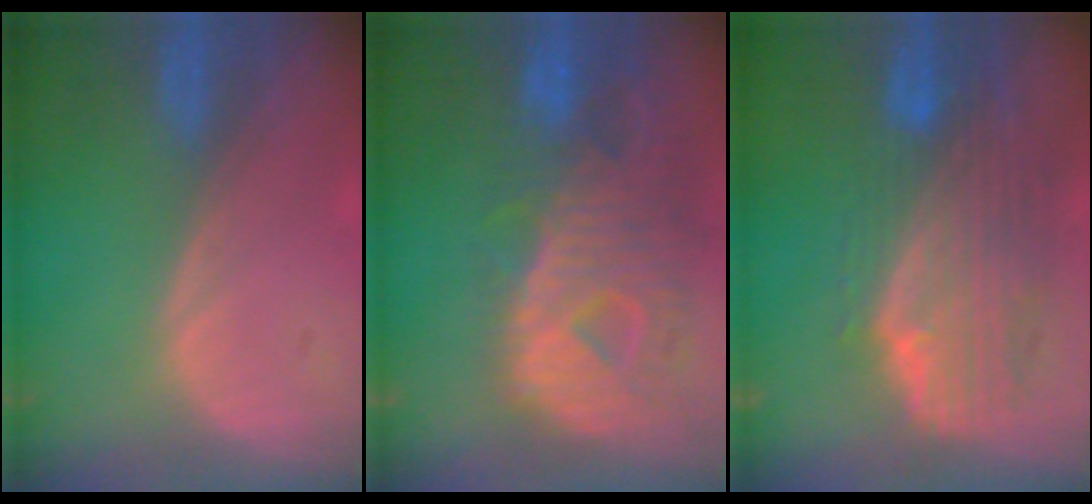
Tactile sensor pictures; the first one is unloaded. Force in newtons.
{"total": 12.8, "press": 11.0, "slide": 6.6}
{"total": 10.4, "press": 9.1, "slide": 5.0}